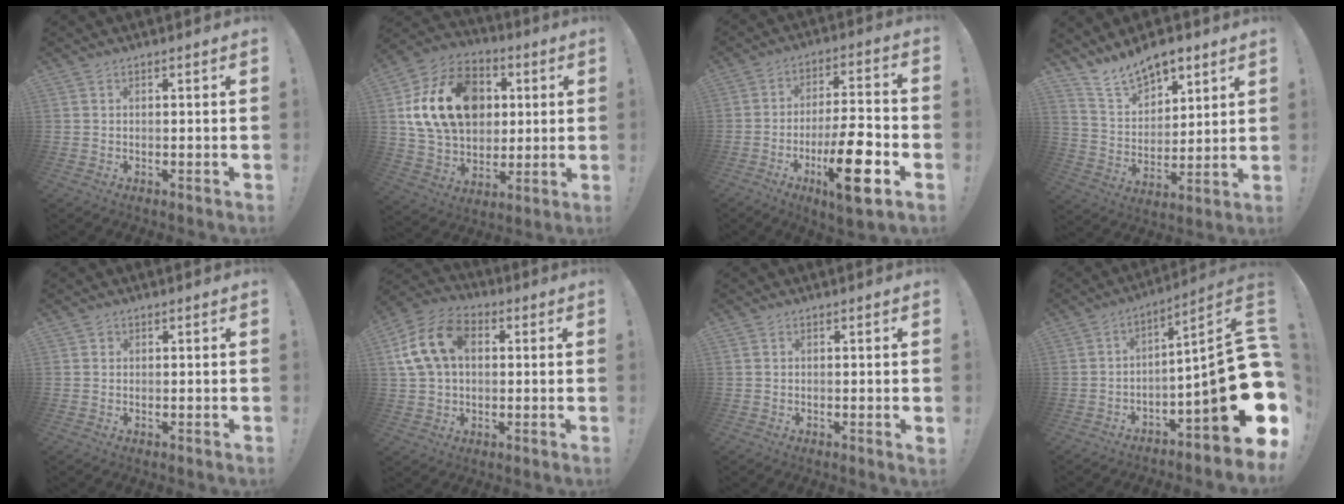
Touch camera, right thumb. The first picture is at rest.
{"total": 21.9, "force": [5.0, 16.4, 13.6], "torque": [-0.224, -0.003, 0.107]}
{"total": 16.8, "force": [-7.0, 4.5, 14.5], "torque": [-0.213, 0.029, -0.108]}
{"total": 12.6, "force": [10.1, 6.1, 4.4], "torque": [-0.083, -0.068, 0.193]}
{"total": 0.9, "force": [0.5, 0.7, 0.1], "torque": [-0.003, 0.001, 0.009]}
{"total": 15.6, "force": [3.8, 11.0, 10.3], "torque": [-0.189, 0.007, 0.075]}
{"total": 0.5, "force": [0.4, 0.0, 0.3], "torque": [-0.006, 0.000, 0.007]}
{"total": 17.7, "force": [-4.1, 3.6, 16.9], "torque": [-0.233, -0.002, -0.068]}